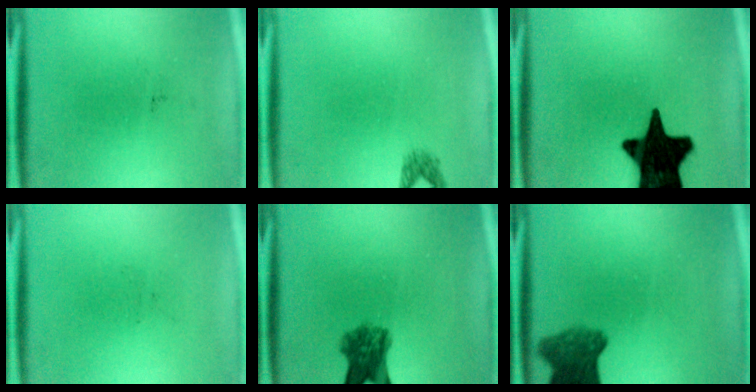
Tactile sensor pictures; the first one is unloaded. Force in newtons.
{"total": 1.3}
{"total": 18.9}
{"total": 0.0}
{"total": 5.9}
{"total": 6.2}